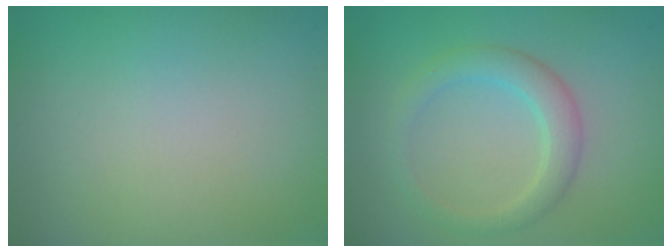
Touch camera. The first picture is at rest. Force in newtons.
{"total": 2.9, "press": 2.9, "slide": 0.2}